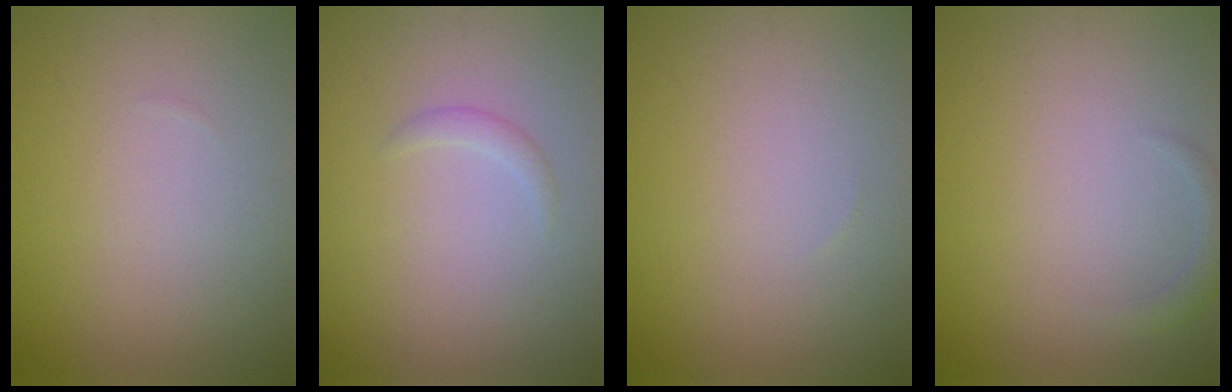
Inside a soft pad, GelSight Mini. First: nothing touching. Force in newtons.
{"total": 0.9, "press": 0.9, "slide": 0.1}
{"total": 0.0}
{"total": 1.2, "press": 1.2, "slide": 0.1}